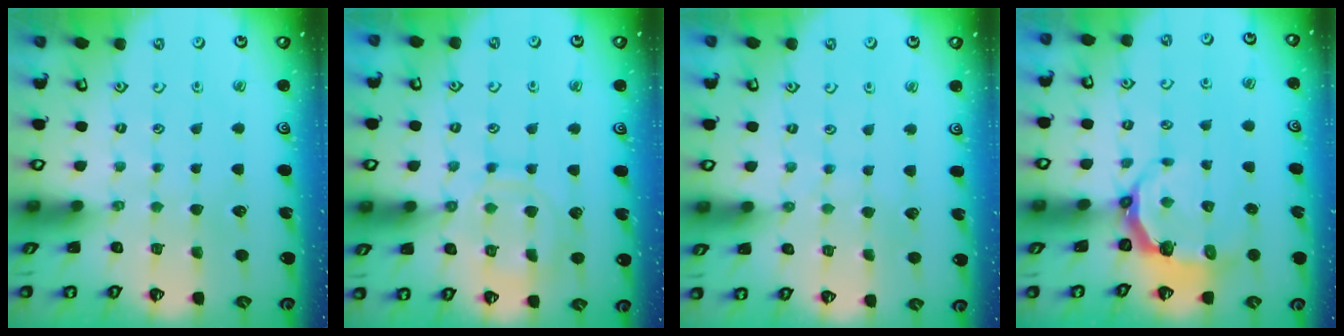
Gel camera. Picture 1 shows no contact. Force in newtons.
{"total": 11.5, "press": 11.4, "slide": 1.0}
{"total": 3.9, "press": 3.9, "slide": 0.4}
{"total": 5.4, "press": 4.1, "slide": 3.5}